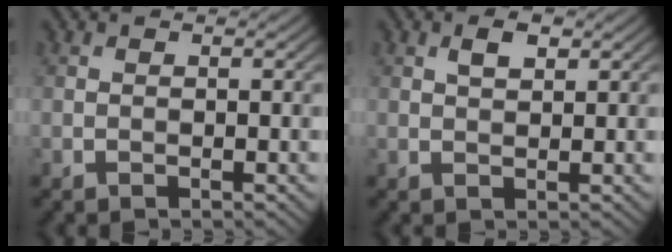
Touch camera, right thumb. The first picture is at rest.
{"total": 2.2, "force": [1.0, 1.1, 1.6], "torque": [-0.029, 0.003, 0.017]}